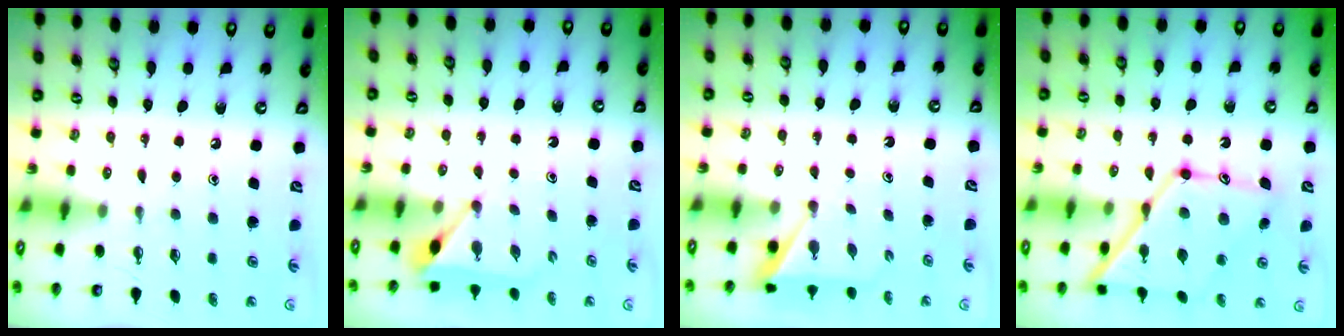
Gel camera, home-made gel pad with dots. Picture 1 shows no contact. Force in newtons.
{"total": 4.9, "press": 4.9, "slide": 0.2}
{"total": 3.0, "press": 3.0, "slide": 0.3}
{"total": 16.3, "press": 16.3, "slide": 1.3}